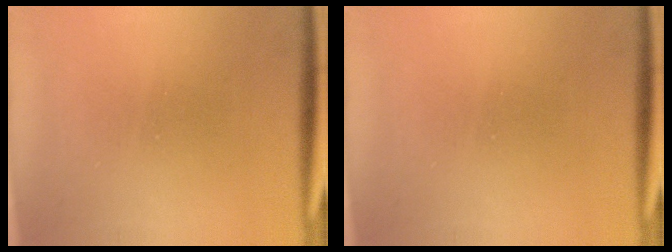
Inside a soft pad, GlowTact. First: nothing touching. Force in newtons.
{"total": 0.0}